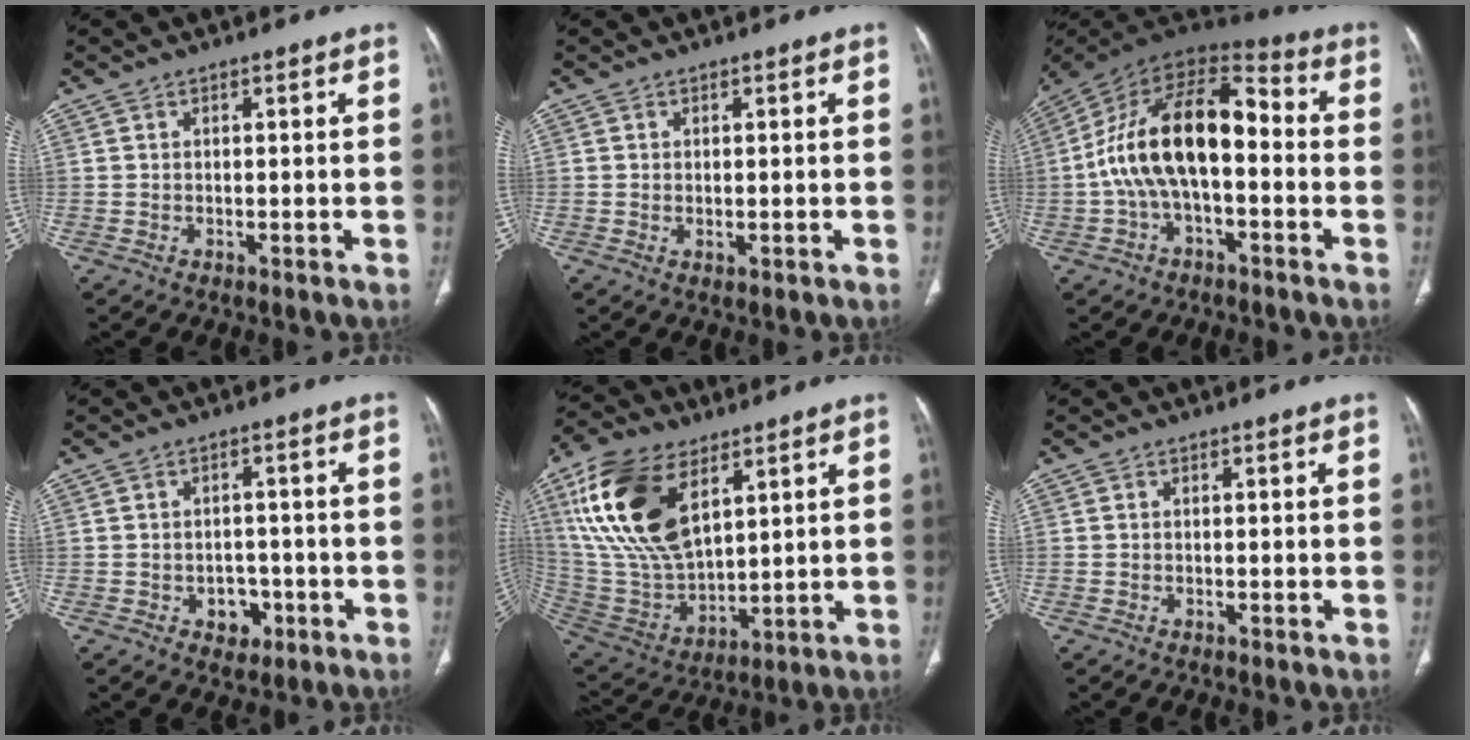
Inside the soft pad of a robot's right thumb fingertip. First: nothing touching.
{"total": 0.8, "force": [0.0, 0.4, 0.7], "torque": [-0.015, -0.005, 0.005]}
{"total": 18.5, "force": [-1.5, 9.4, 15.8], "torque": [-0.272, 0.052, -0.034]}
{"total": 4.3, "force": [-1.7, 3.4, 2.1], "torque": [-0.004, 0.013, -0.017]}
{"total": 21.8, "force": [9.4, 11.5, 16.0], "torque": [-0.307, -0.031, 0.189]}
{"total": 0.0}